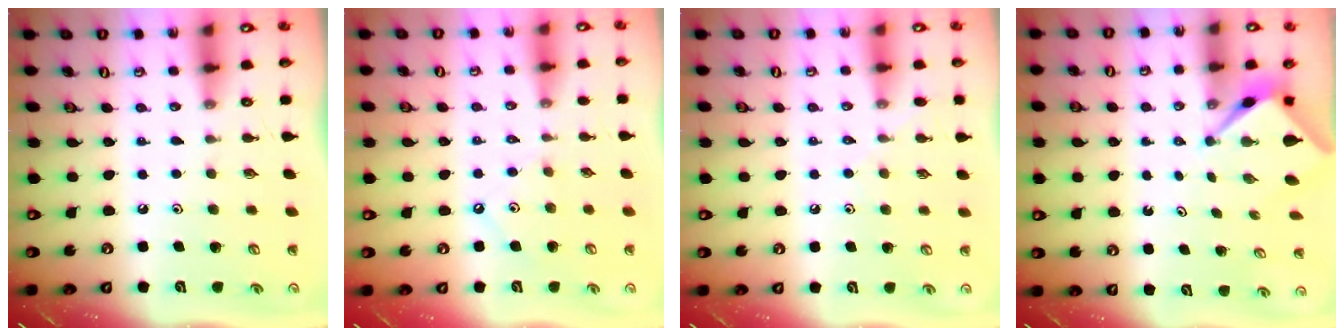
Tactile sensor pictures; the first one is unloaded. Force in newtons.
{"total": 2.4, "press": 2.3, "slide": 0.5}
{"total": 5.2, "press": 5.1, "slide": 0.8}
{"total": 2.5, "press": 2.5, "slide": 0.2}